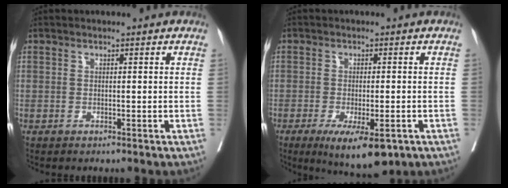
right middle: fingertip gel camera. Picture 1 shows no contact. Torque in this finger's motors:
{"motor_torque": [0.95, -0.76, 0.17, 0.05]}